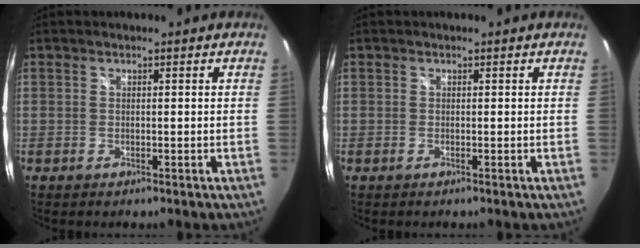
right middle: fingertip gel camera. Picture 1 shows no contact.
{"total": 0.0}